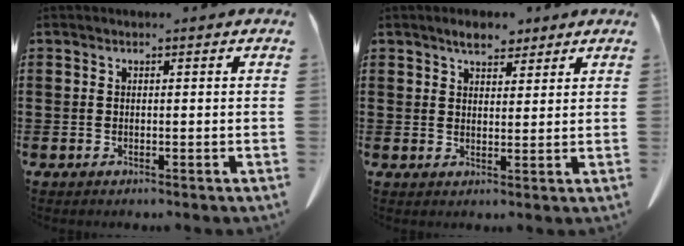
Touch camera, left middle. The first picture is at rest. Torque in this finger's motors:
{"motor_torque": [0.05, 0.03, 0.18, 0.05]}